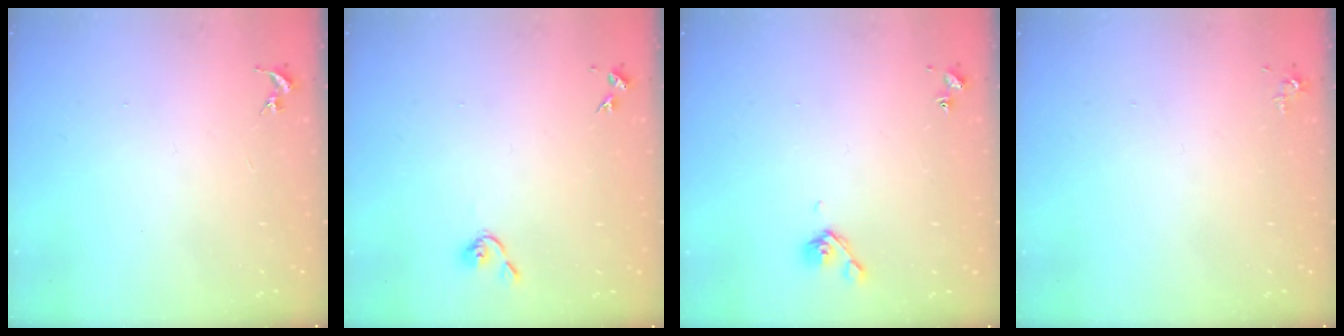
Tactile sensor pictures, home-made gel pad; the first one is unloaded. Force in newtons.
{"total": 5.1, "press": 5.1, "slide": 0.7}
{"total": 5.3, "press": 5.1, "slide": 1.3}
{"total": 3.6, "press": 3.6, "slide": 0.5}